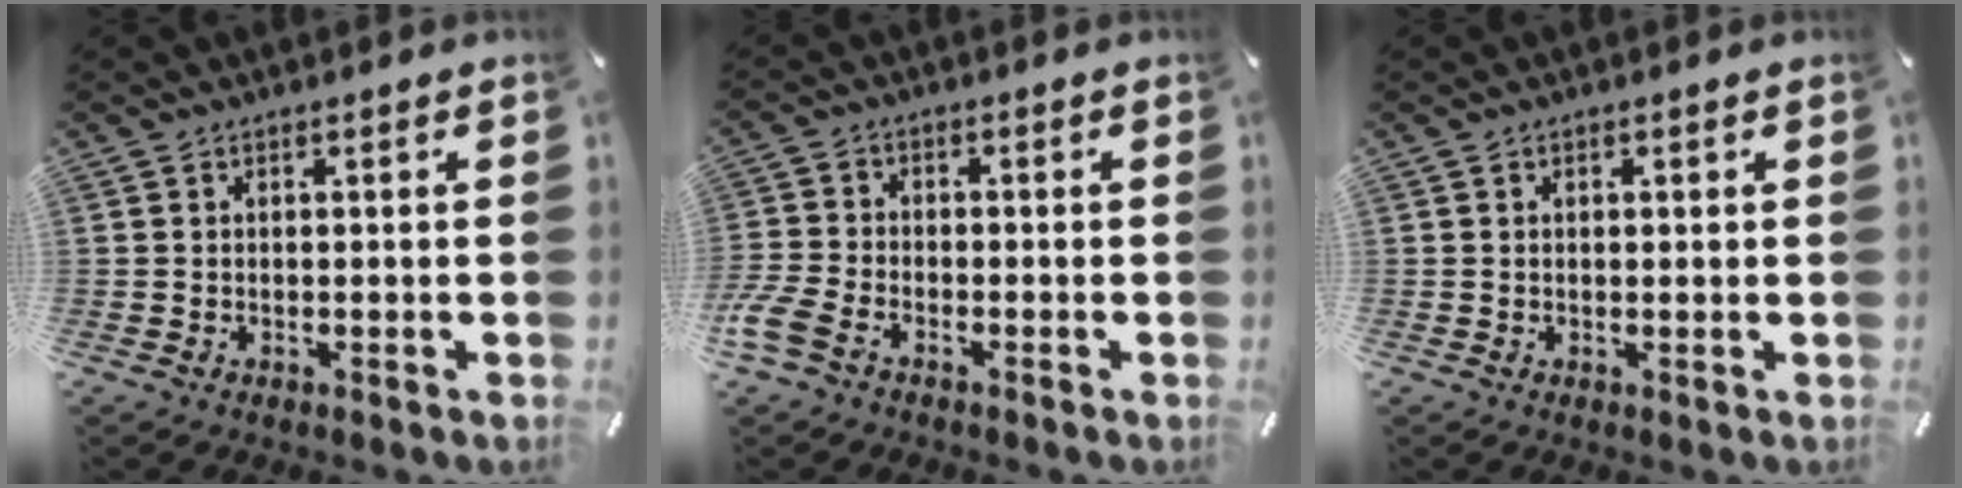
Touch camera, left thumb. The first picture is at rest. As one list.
[{"total": 5.2, "force": [-3.3, 2.7, 3.1], "torque": [-0.093, -0.001, -0.070]}, {"total": 0.7, "force": [0.2, 0.4, 0.5], "torque": [-0.010, 0.002, 0.004]}]